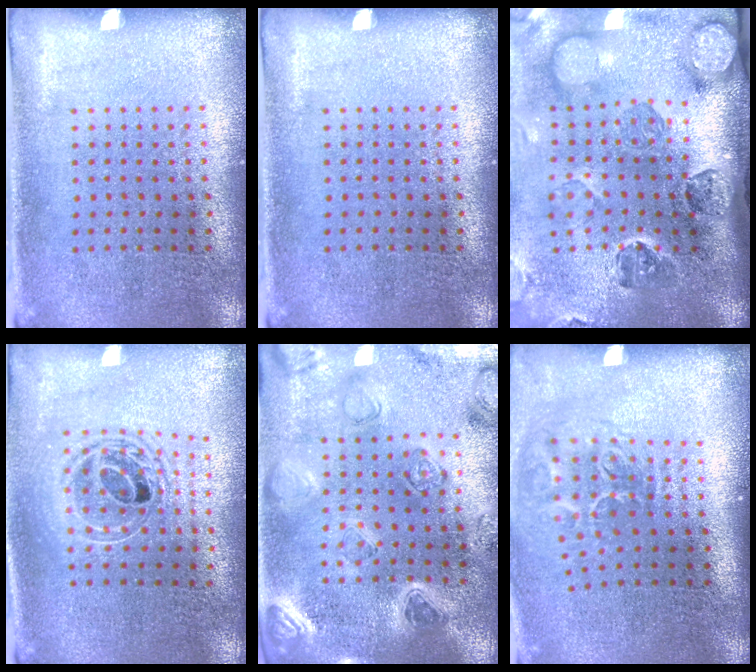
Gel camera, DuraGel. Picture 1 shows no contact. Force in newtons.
{"total": 0.0}
{"total": 4.4, "press": 3.2, "slide": 3.1}
{"total": 1.6, "press": 1.4, "slide": 0.9}
{"total": 2.2, "press": 2.2, "slide": 0.2}
{"total": 2.1, "press": 1.3, "slide": 1.6}